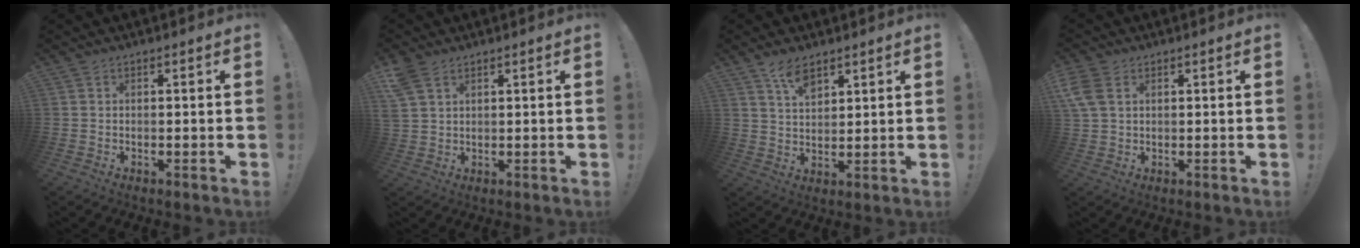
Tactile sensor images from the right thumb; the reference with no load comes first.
{"total": 5.9, "force": [3.5, 3.5, 3.1], "torque": [-0.064, -0.008, 0.069]}
{"total": 6.7, "force": [4.9, 2.6, 3.7], "torque": [-0.056, -0.029, 0.087]}
{"total": 6.5, "force": [2.5, 4.5, 4.0], "torque": [-0.084, -0.001, 0.049]}